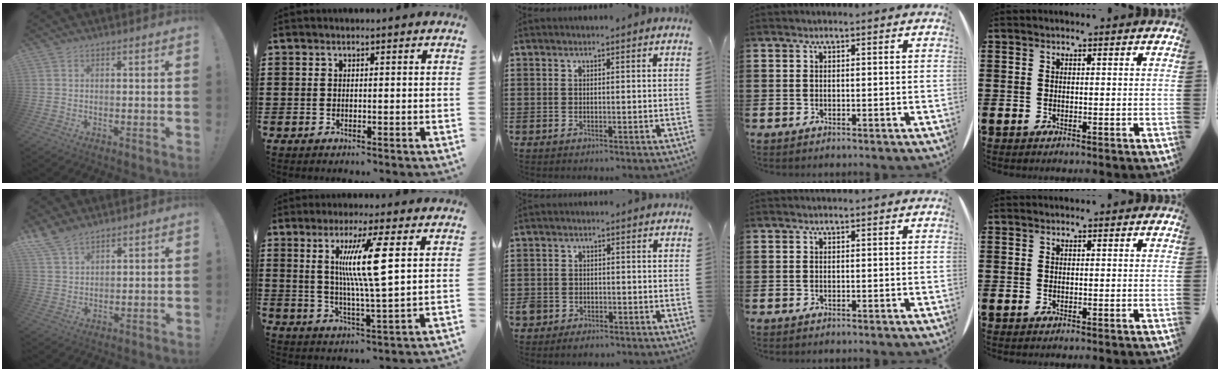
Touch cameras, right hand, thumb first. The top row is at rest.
{"thumb": {"total": 7.3, "force": [5.9, 3.4, 2.7], "torque": [-0.057, -0.030, 0.117]}, "index": {"total": 10.2, "force": [3.1, 0.7, 9.7], "torque": [-0.197, 0.001, 0.044]}, "middle": {"total": 2.1, "force": [-1.7, 1.2, 0.3], "torque": [-0.018, 0.000, -0.039]}}